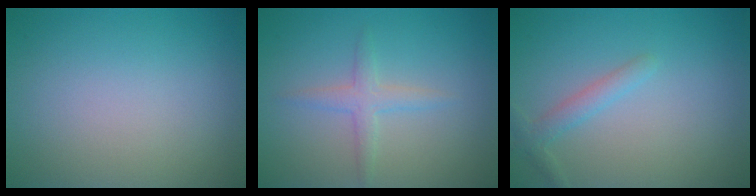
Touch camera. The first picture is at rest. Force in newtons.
{"total": 1.7, "press": 1.7, "slide": 0.1}
{"total": 1.7, "press": 1.7, "slide": 0.1}